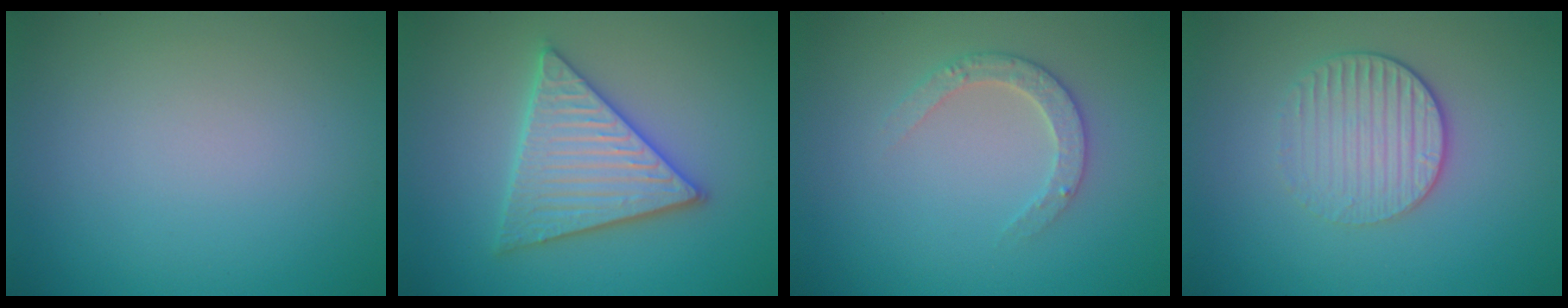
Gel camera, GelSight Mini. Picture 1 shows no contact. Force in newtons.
{"total": 5.6, "press": 5.5, "slide": 0.7}
{"total": 2.4, "press": 2.3, "slide": 0.5}
{"total": 3.3, "press": 2.6, "slide": 1.9}